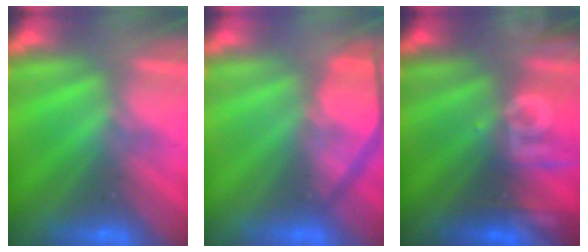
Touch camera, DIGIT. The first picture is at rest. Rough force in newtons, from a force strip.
{"total": 4.6}
{"total": 2.6}